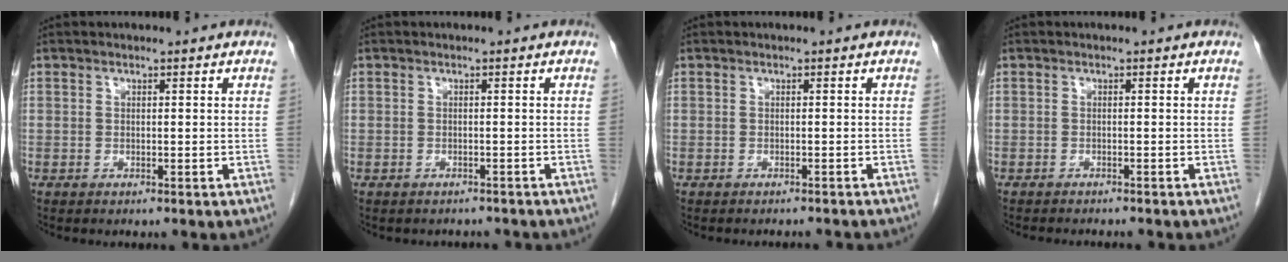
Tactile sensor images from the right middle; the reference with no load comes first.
{"total": 2.9, "force": [-2.5, 1.3, 0.2], "torque": [-0.003, 0.003, -0.032]}
{"total": 3.8, "force": [-3.7, 0.6, 0.8], "torque": [-0.009, -0.007, -0.041]}
{"total": 4.3, "force": [-4.0, 0.7, 1.6], "torque": [-0.019, -0.006, -0.051]}